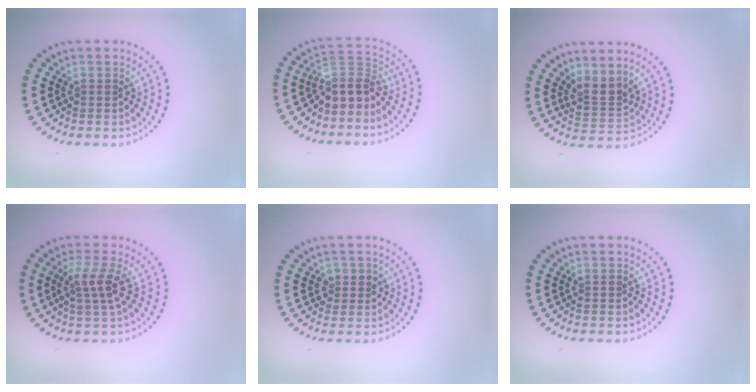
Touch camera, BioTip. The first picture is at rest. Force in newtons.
{"total": 3.6, "press": 2.7, "slide": 2.4}
{"total": 2.6, "press": 1.8, "slide": 1.8}
{"total": 2.6, "press": 2.0, "slide": 1.7}
{"total": 1.4, "press": 1.3, "slide": 0.6}
{"total": 0.0}